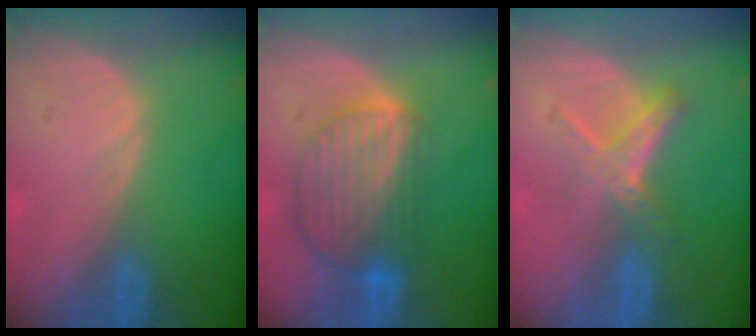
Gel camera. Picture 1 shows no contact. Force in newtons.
{"total": 9.0, "press": 7.8, "slide": 4.5}
{"total": 5.0, "press": 4.7, "slide": 1.5}